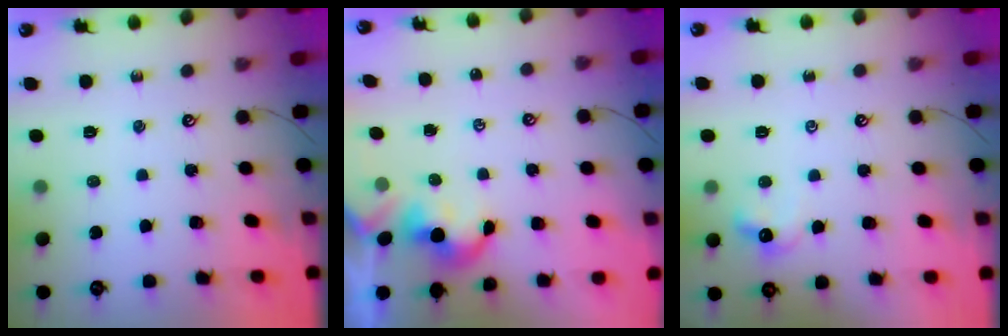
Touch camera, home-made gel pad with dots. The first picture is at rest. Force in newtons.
{"total": 2.0, "press": 2.0, "slide": 0.4}
{"total": 4.1, "press": 4.1, "slide": 0.6}